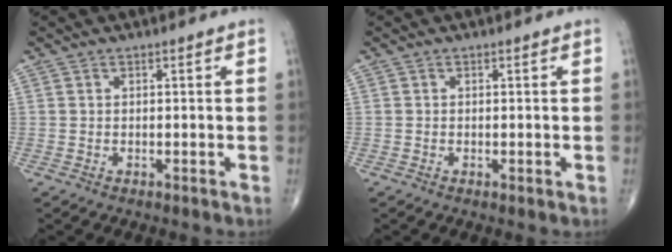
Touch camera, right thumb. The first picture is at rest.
{"total": 0.5, "force": [-0.1, 0.1, 0.5], "torque": [-0.009, -0.002, -0.003]}